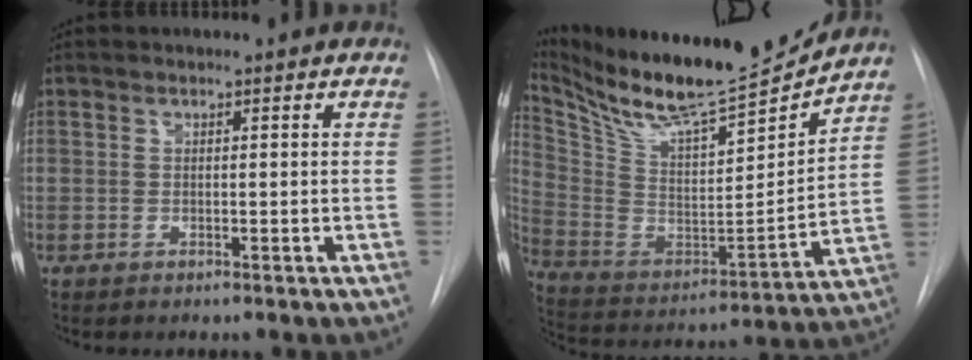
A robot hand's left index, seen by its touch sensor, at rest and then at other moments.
{"total": 21.9, "force": [20.1, 2.0, 8.4], "torque": [-0.176, -0.040, 0.337]}